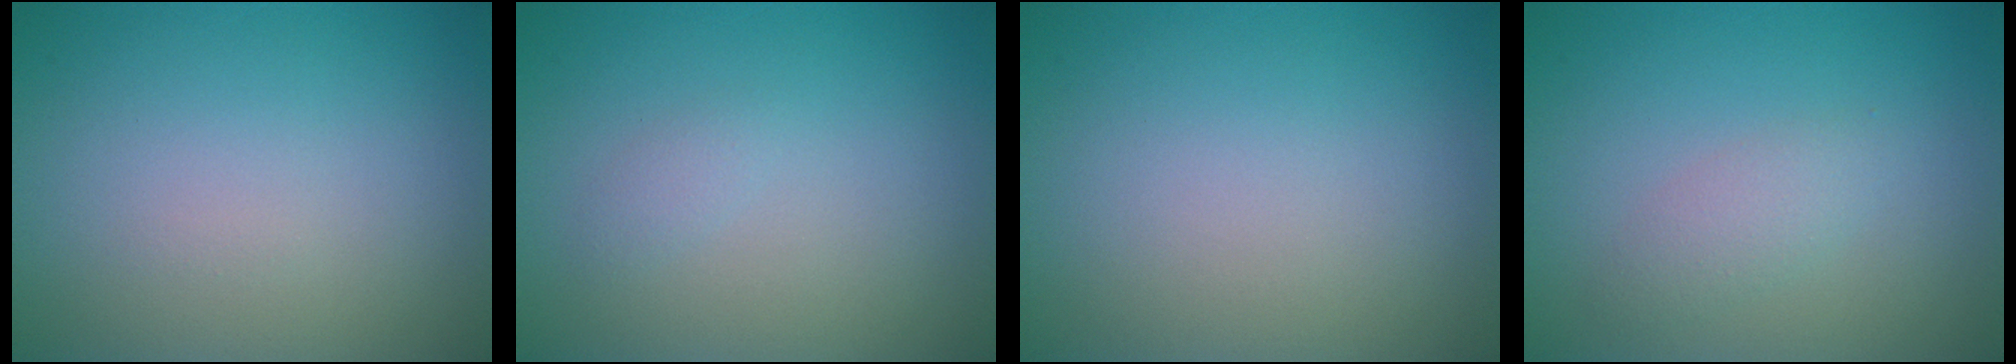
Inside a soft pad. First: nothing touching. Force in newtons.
{"total": 0.7, "press": 0.7, "slide": 0.0}
{"total": 0.0}
{"total": 1.6, "press": 1.6, "slide": 0.1}